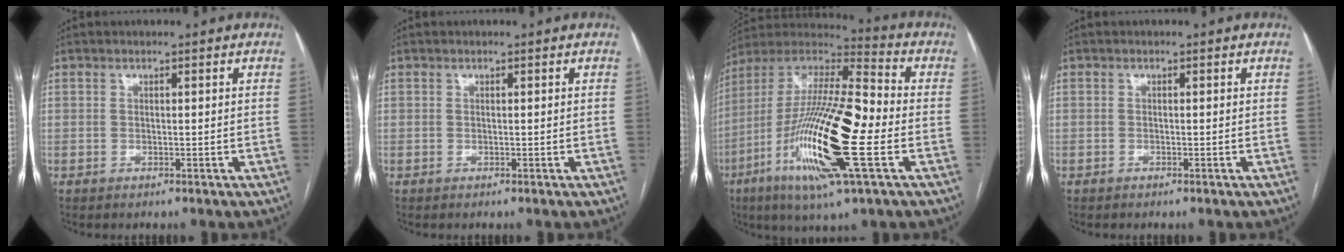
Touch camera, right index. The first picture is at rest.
{"total": 0.0}
{"total": 23.5, "force": [-6.4, 3.1, 22.4], "torque": [-0.455, -0.025, -0.119]}
{"total": 0.0}